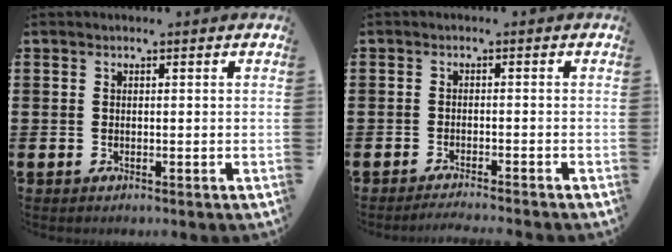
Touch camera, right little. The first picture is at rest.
{"total": 1.3, "force": [-1.3, -0.2, 0.3], "torque": [-0.004, 0.001, -0.025]}